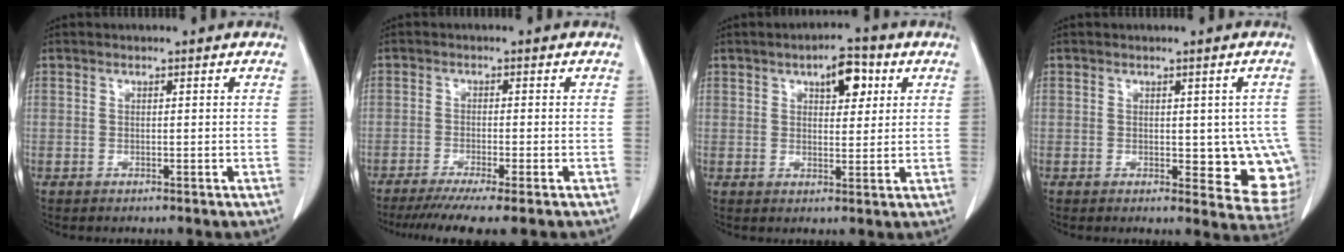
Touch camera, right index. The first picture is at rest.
{"total": 7.7, "force": [-5.8, 0.0, 5.1], "torque": [-0.074, -0.018, -0.090]}
{"total": 6.0, "force": [2.8, 2.5, 4.7], "torque": [-0.068, 0.008, 0.039]}
{"total": 9.0, "force": [-0.5, 4.5, 7.8], "torque": [-0.074, -0.010, 0.001]}